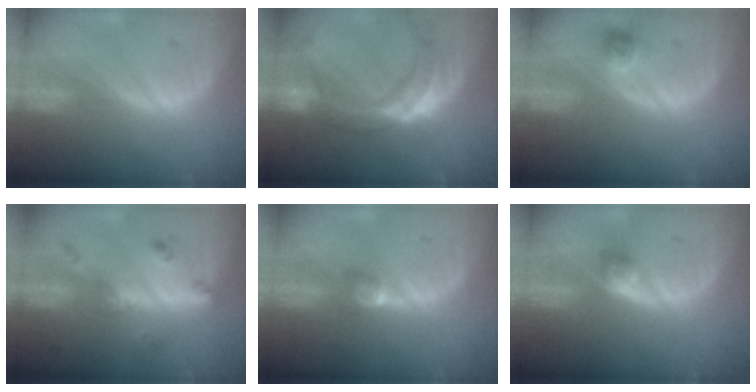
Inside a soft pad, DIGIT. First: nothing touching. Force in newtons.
{"total": 11.5, "press": 9.8, "slide": 5.9}
{"total": 2.3, "press": 2.2, "slide": 0.7}
{"total": 4.9, "press": 4.5, "slide": 2.0}
{"total": 2.7, "press": 2.5, "slide": 1.0}
{"total": 2.4, "press": 2.3, "slide": 0.7}